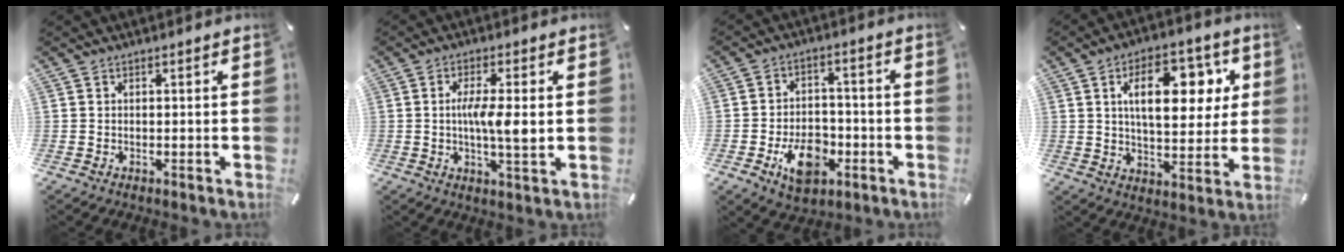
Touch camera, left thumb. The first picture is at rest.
{"total": 7.7, "force": [0.3, 1.4, 7.6], "torque": [-0.137, -0.007, -0.003]}
{"total": 10.8, "force": [-4.0, 7.0, 7.1], "torque": [-0.117, 0.015, -0.067]}
{"total": 16.1, "force": [5.3, 8.9, 12.2], "torque": [-0.178, -0.004, 0.084]}